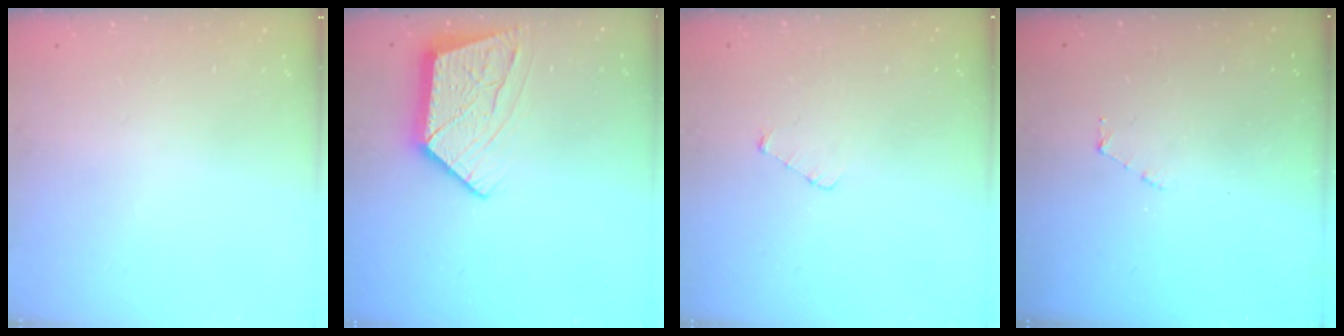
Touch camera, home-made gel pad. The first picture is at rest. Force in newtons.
{"total": 13.0, "press": 12.9, "slide": 1.0}
{"total": 3.0, "press": 3.0, "slide": 0.3}
{"total": 2.9, "press": 2.9, "slide": 0.3}